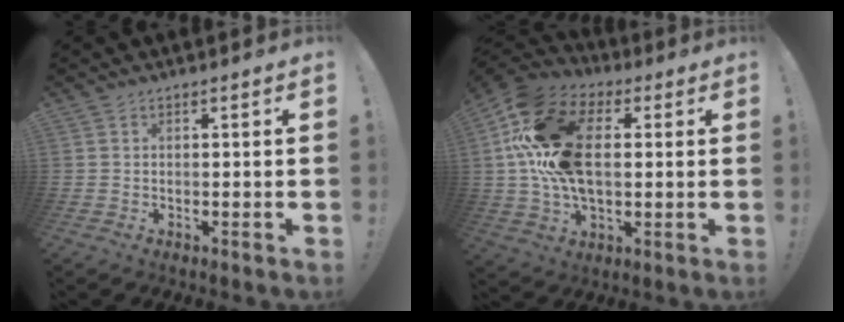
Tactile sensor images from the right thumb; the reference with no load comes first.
{"total": 21.7, "force": [3.3, 13.6, 16.5], "torque": [-0.322, 0.010, 0.057]}